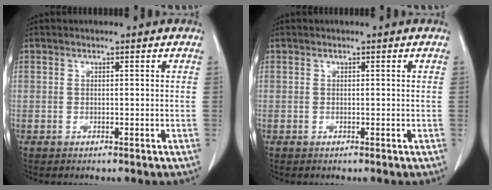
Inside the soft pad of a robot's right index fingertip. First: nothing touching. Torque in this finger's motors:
{"motor_torque": [-0.04, 0.03, 0.01, -0.01]}